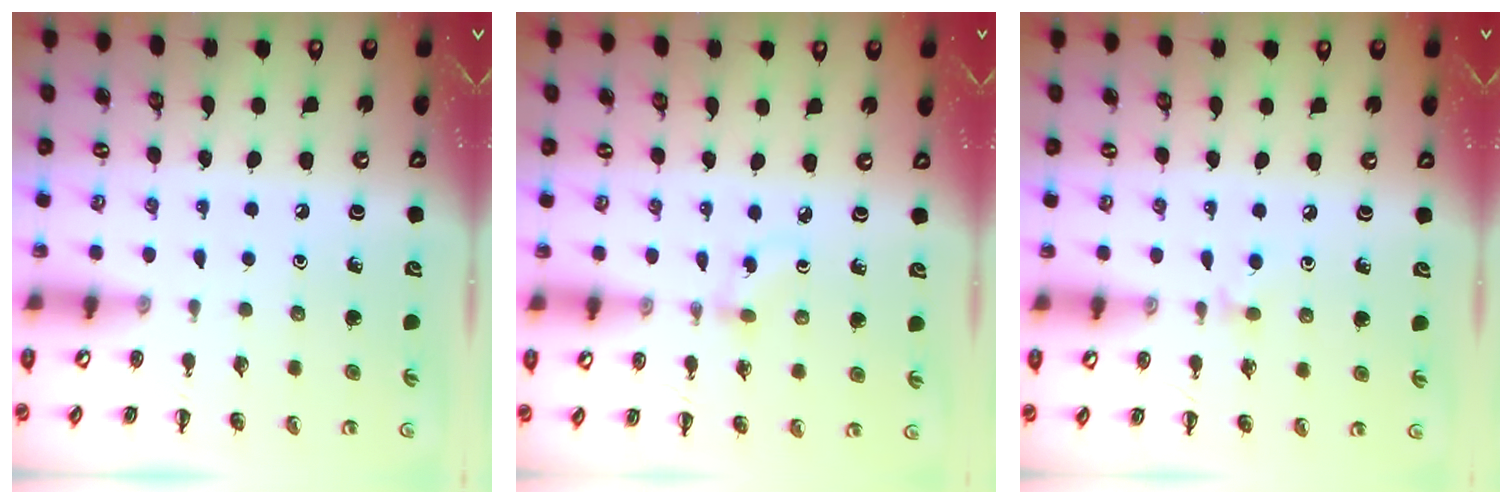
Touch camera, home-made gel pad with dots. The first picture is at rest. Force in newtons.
{"total": 1.6, "press": 1.4, "slide": 0.8}
{"total": 3.8, "press": 3.4, "slide": 1.5}